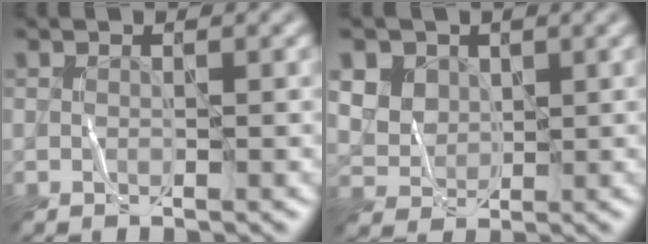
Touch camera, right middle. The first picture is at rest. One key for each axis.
{"total": 6.9, "fx": 3.6, "fy": 5.3, "fz": 2.5, "tx": -0.080, "ty": 0.021, "tz": 0.060}